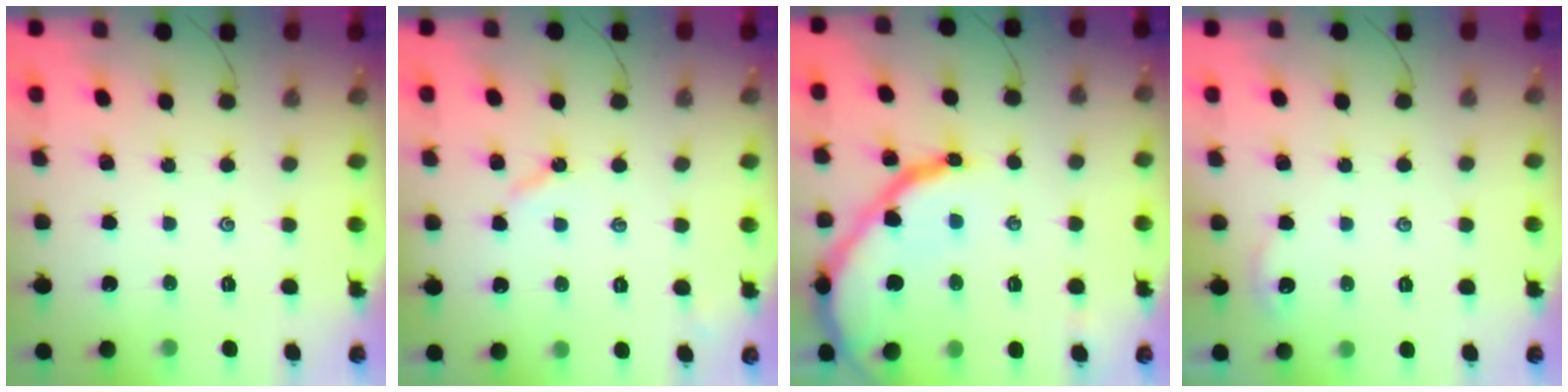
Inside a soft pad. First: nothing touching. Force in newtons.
{"total": 2.8, "press": 2.8, "slide": 0.5}
{"total": 17.6, "press": 17.5, "slide": 1.9}
{"total": 3.1, "press": 3.1, "slide": 0.3}